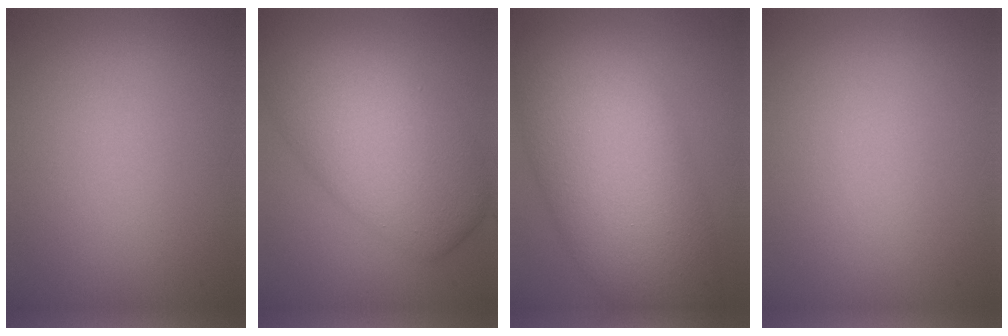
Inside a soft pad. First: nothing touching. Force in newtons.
{"total": 8.6, "press": 8.5, "slide": 0.5}
{"total": 12.1, "press": 12.1, "slide": 0.4}
{"total": 0.0}